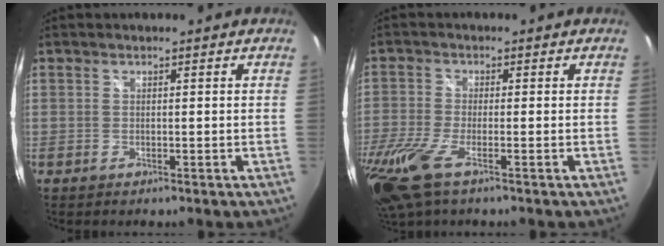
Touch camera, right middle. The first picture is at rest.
{"total": 13.4, "force": [-7.7, 4.2, 10.1], "torque": [-0.235, -0.059, -0.149]}